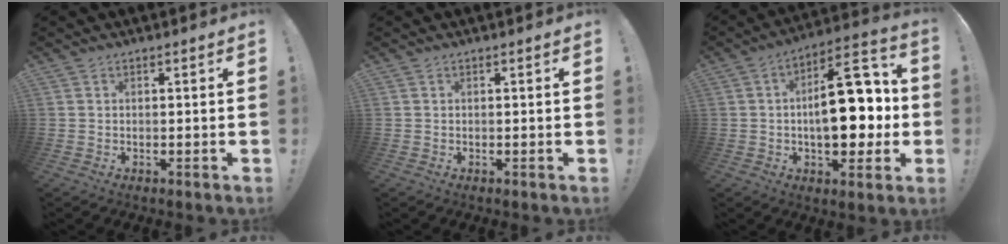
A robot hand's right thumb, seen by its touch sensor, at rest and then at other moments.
{"total": 0.0}
{"total": 20.1, "force": [-0.9, 10.4, 17.2], "torque": [-0.242, 0.014, -0.009]}